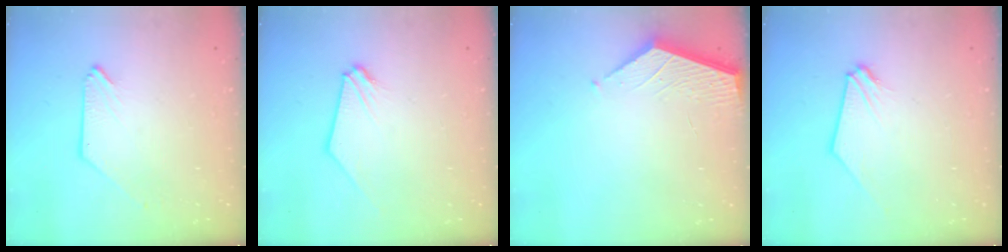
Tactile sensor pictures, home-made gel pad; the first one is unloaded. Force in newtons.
{"total": 0.9, "press": 0.8, "slide": 0.2}
{"total": 2.1, "press": 2.1, "slide": 0.2}
{"total": 0.9, "press": 0.9, "slide": 0.1}